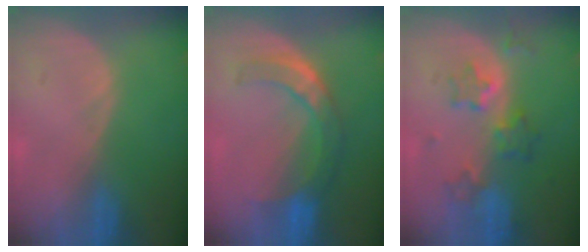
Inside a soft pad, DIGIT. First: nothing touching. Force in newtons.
{"total": 7.7, "press": 6.6, "slide": 4.0}
{"total": 6.4, "press": 5.9, "slide": 2.7}